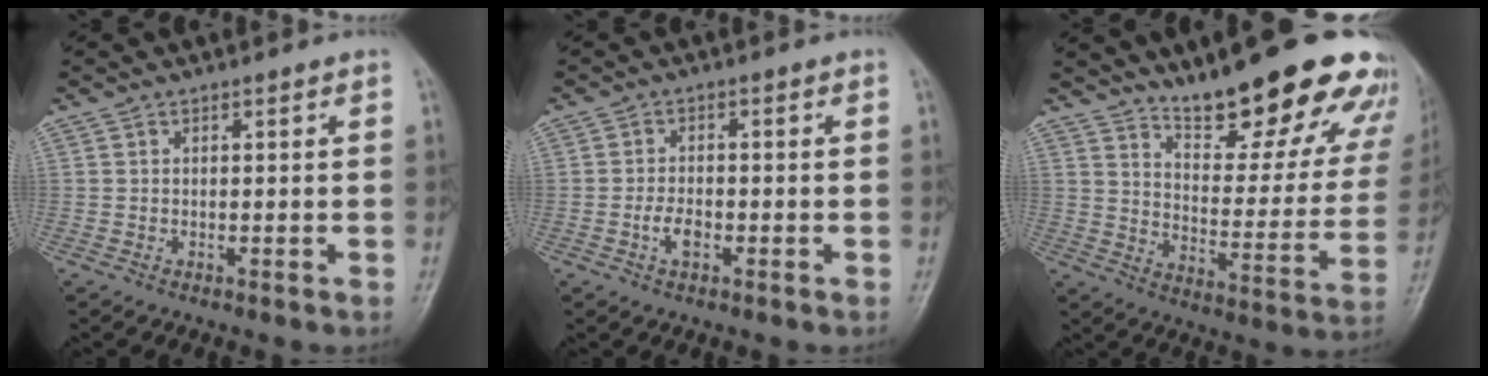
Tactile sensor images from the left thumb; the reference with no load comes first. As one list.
[{"total": 3.2, "force": [-1.4, 1.8, 2.3], "torque": [-0.036, 0.008, -0.027]}, {"total": 24.6, "force": [18.5, 7.2, 14.6], "torque": [-0.150, -0.104, 0.254]}]